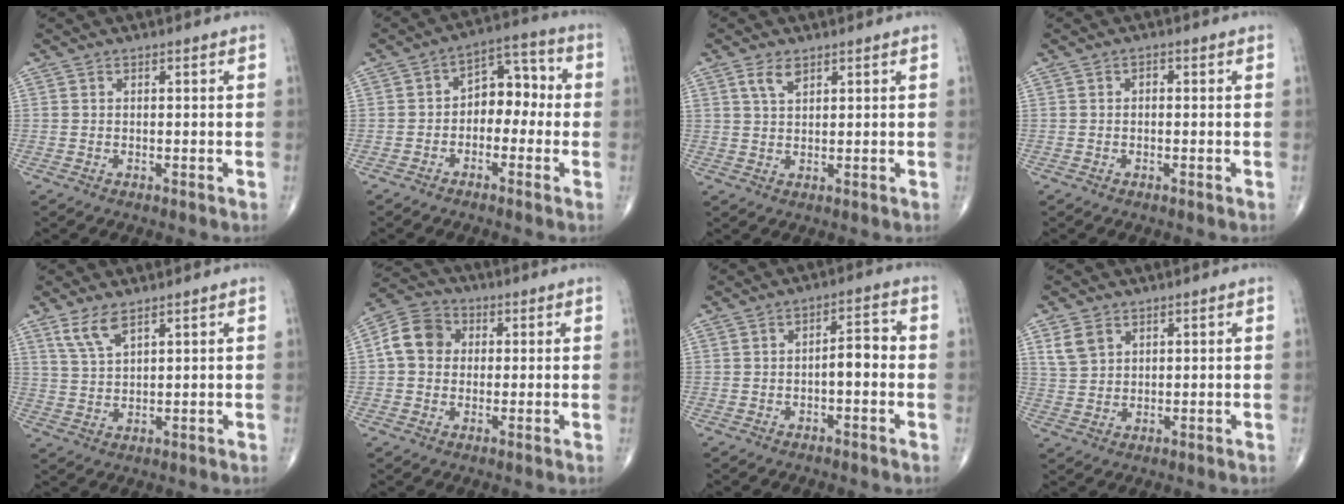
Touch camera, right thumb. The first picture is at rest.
{"total": 8.1, "force": [-1.1, 5.6, 5.8], "torque": [-0.049, 0.043, -0.033]}
{"total": 3.4, "force": [2.0, 1.6, 2.2], "torque": [-0.041, -0.005, 0.043]}
{"total": 0.9, "force": [-0.1, 0.6, 0.6], "torque": [-0.006, 0.003, -0.005]}
{"total": 5.0, "force": [3.4, 1.6, 3.3], "torque": [-0.070, -0.014, 0.075]}
{"total": 8.2, "force": [1.0, 6.9, 4.4], "torque": [-0.069, 0.018, 0.006]}
{"total": 4.5, "force": [-0.9, 2.0, 4.0], "torque": [-0.048, 0.022, -0.018]}
{"total": 4.6, "force": [2.4, 3.2, 2.2], "torque": [-0.036, -0.008, 0.056]}